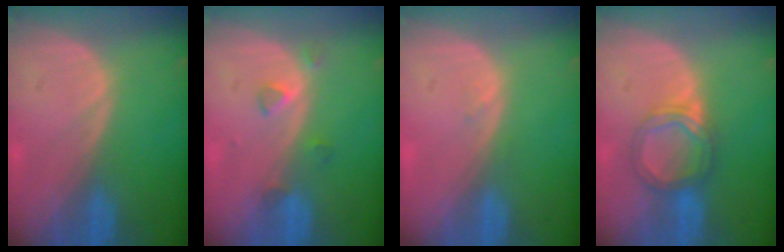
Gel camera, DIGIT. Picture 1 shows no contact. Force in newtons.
{"total": 2.5, "press": 2.3, "slide": 0.9}
{"total": 0.7, "press": 0.6, "slide": 0.3}
{"total": 5.3, "press": 5.0, "slide": 1.9}